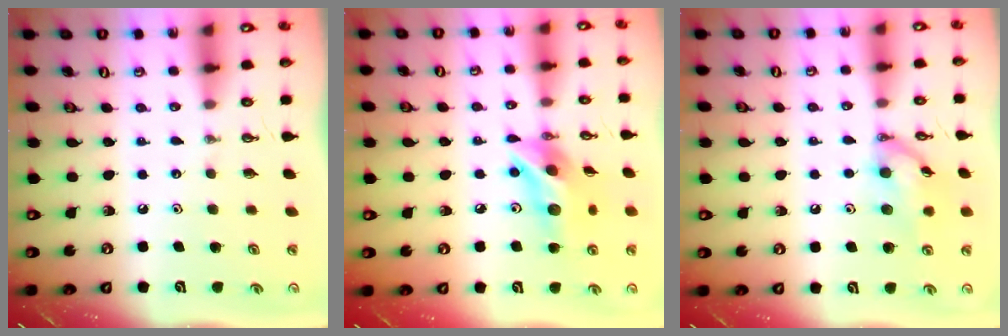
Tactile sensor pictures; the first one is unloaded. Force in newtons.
{"total": 13.8, "press": 13.7, "slide": 1.2}
{"total": 12.3, "press": 12.3, "slide": 0.4}